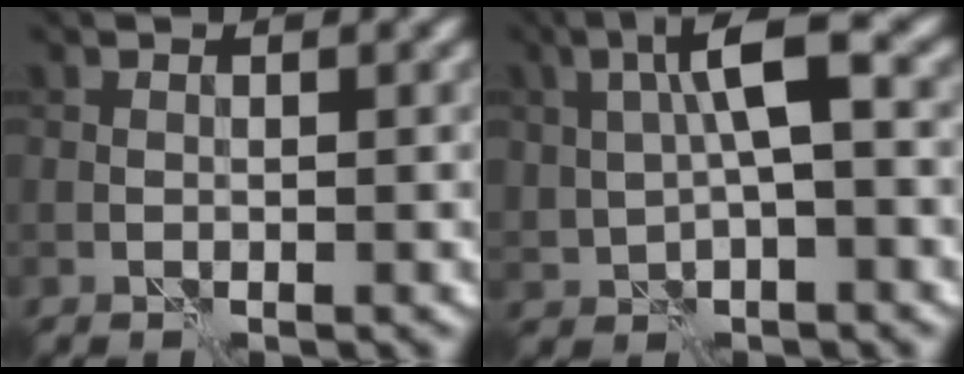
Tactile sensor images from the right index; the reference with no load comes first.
{"total": 6.7, "force": [1.4, 2.6, 6.0], "torque": [-0.116, 0.015, 0.020]}